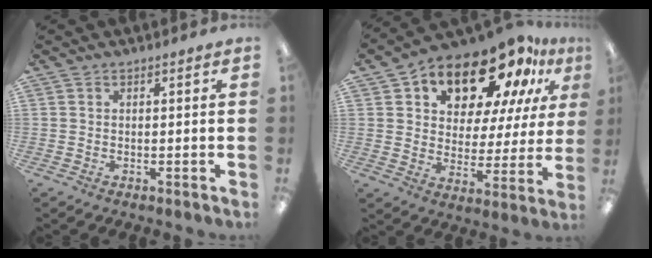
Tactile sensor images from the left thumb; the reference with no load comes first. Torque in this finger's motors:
{"motor_torque": [0.39, 1.65, 1.37, -1.40, 0.12]}